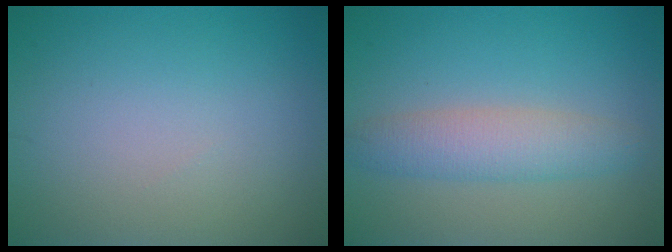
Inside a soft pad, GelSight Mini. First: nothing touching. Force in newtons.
{"total": 3.7, "press": 3.7, "slide": 0.1}